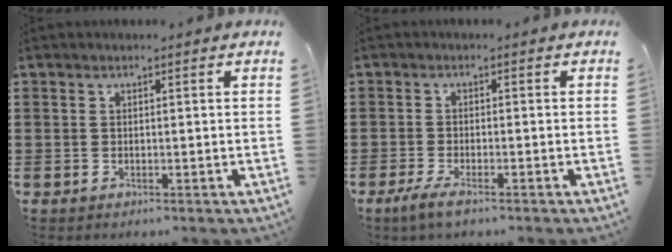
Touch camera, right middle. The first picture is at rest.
{"total": 2.6, "force": [-1.8, 0.5, 1.8], "torque": [-0.044, -0.002, -0.038]}